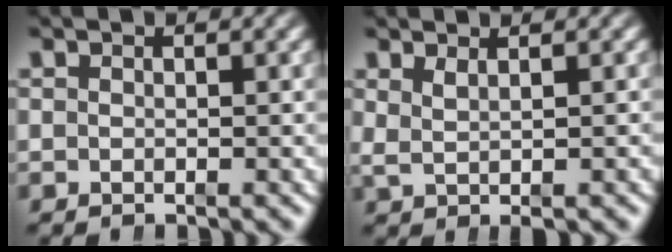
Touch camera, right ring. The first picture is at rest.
{"total": 1.4, "force": [0.8, -0.3, 1.1], "torque": [-0.013, 0.000, 0.022]}